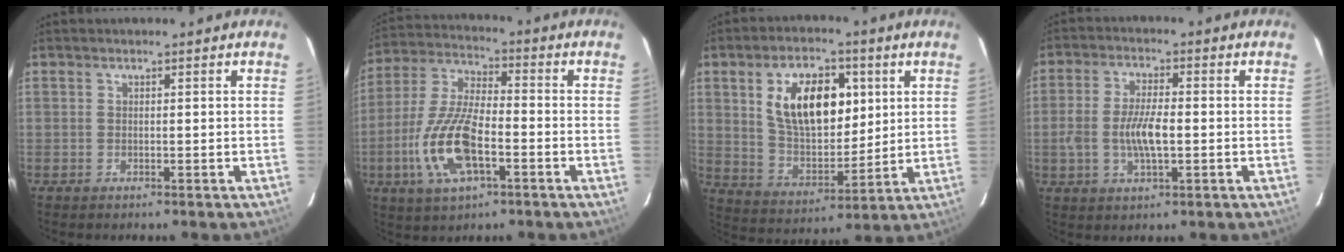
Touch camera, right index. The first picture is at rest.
{"total": 14.7, "force": [-4.9, 5.7, 12.6], "torque": [-0.275, -0.006, -0.094]}
{"total": 15.7, "force": [4.9, 8.8, 12.1], "torque": [-0.209, 0.012, 0.098]}
{"total": 7.8, "force": [-1.2, 3.0, 7.1], "torque": [-0.142, 0.001, -0.023]}